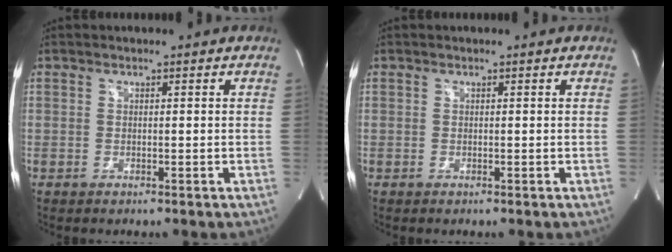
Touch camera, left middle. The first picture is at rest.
{"total": 0.0}